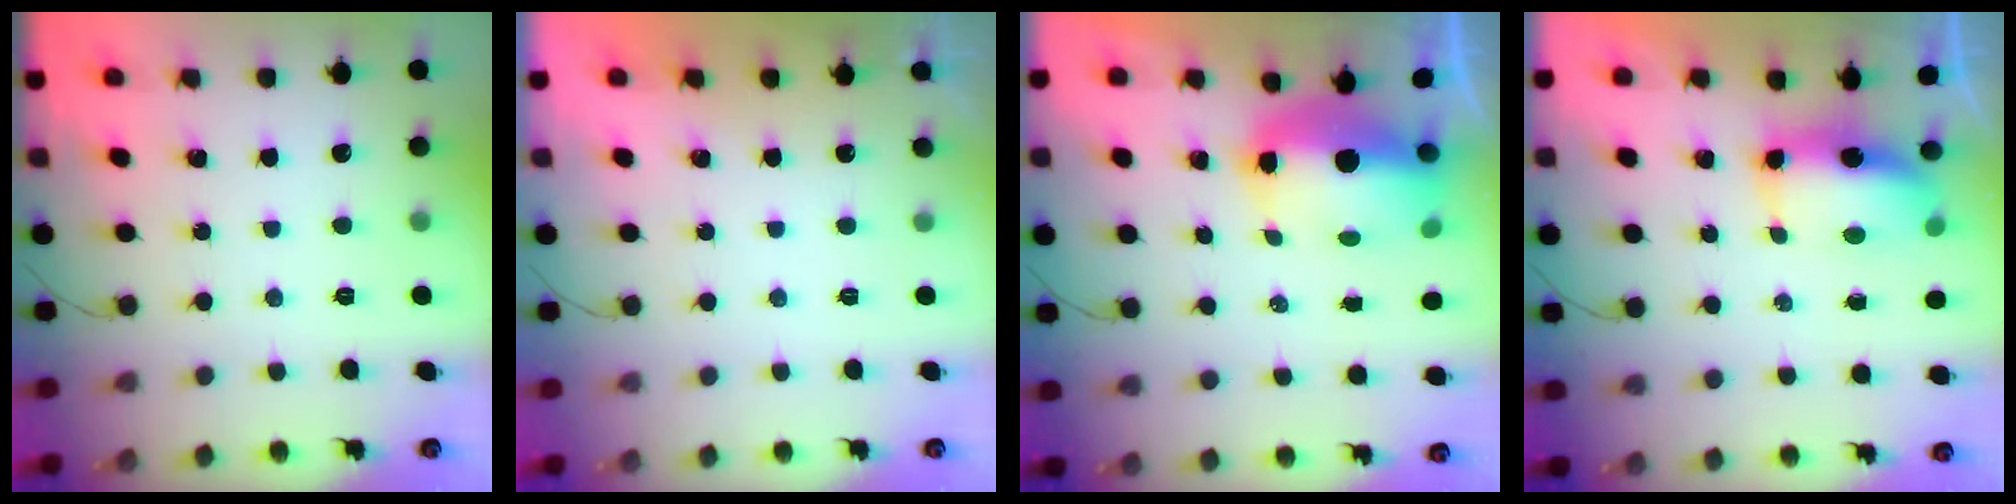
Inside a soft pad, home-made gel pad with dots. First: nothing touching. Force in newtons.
{"total": 0.6, "press": 0.2, "slide": 0.5}
{"total": 10.7, "press": 10.5, "slide": 2.3}
{"total": 9.7, "press": 8.5, "slide": 4.6}